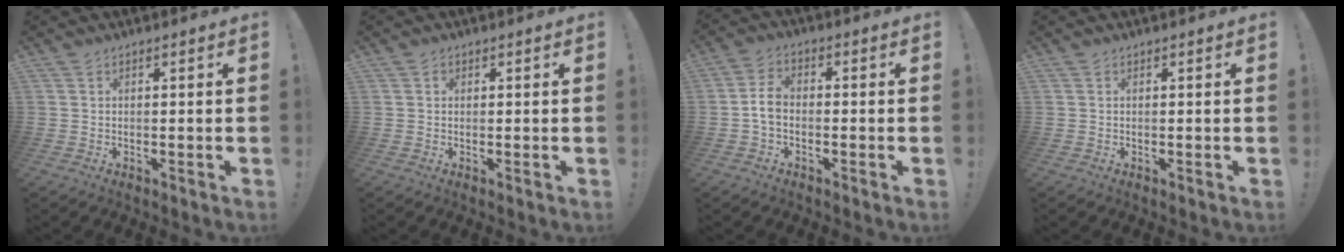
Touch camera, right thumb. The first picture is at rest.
{"total": 0.7, "force": [0.1, 0.7, 0.1], "torque": [0.000, 0.003, 0.001]}
{"total": 5.2, "force": [-1.0, 3.3, 3.9], "torque": [-0.077, 0.010, -0.018]}
{"total": 0.0}